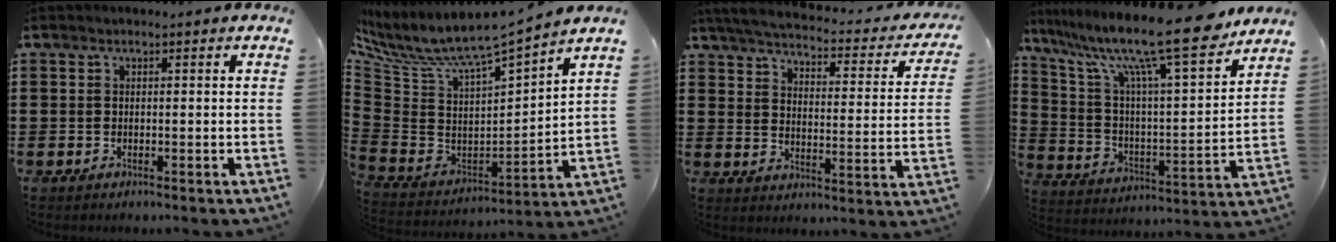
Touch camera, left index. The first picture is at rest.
{"total": 6.3, "force": [5.7, 0.3, 2.8], "torque": [-0.085, -0.059, 0.087]}
{"total": 4.2, "force": [3.9, 0.0, 1.7], "torque": [-0.057, -0.029, 0.060]}
{"total": 15.7, "force": [12.7, 1.1, 9.0], "torque": [-0.201, -0.077, 0.211]}